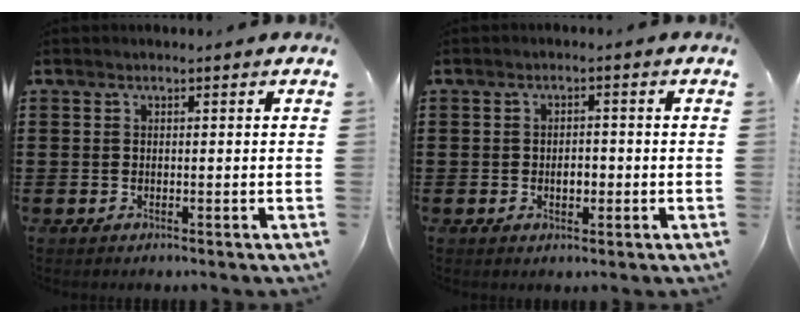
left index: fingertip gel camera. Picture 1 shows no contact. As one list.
[{"total": 2.5, "force": [-0.6, 1.4, 2.1], "torque": [-0.043, 0.003, -0.013]}]